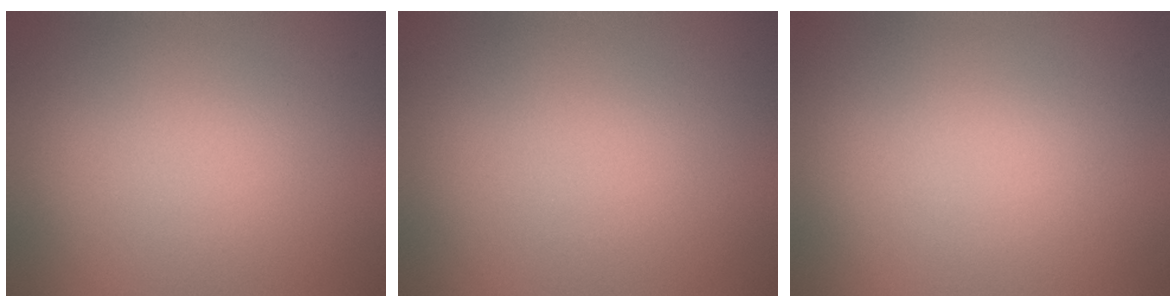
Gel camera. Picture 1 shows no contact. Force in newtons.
{"total": 0.0}
{"total": 0.0}